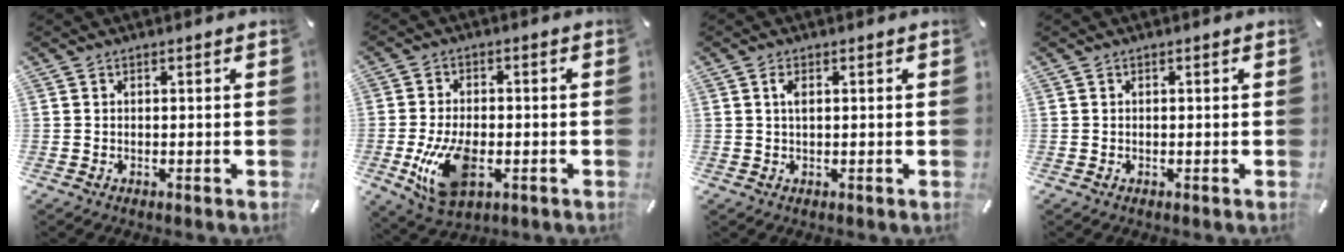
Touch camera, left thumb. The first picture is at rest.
{"total": 11.8, "force": [-2.9, 7.1, 9.0], "torque": [-0.192, -0.005, -0.049]}
{"total": 1.9, "force": [0.5, 0.7, 1.7], "torque": [-0.036, 0.003, 0.008]}
{"total": 0.0}